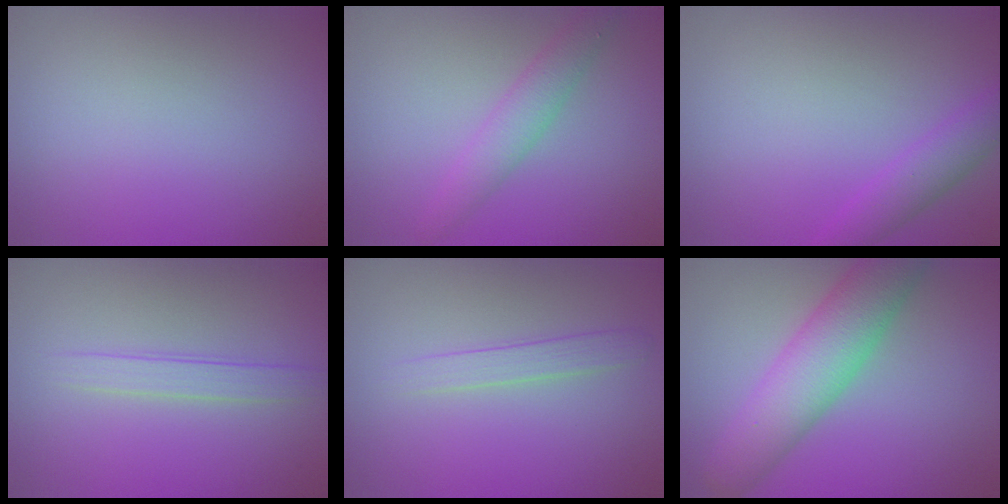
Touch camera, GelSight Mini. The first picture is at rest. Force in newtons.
{"total": 2.8, "press": 2.8, "slide": 0.0}
{"total": 2.1, "press": 2.1, "slide": 0.2}
{"total": 1.8, "press": 1.7, "slide": 0.2}
{"total": 1.6, "press": 1.6, "slide": 0.1}
{"total": 7.3, "press": 7.3, "slide": 0.3}